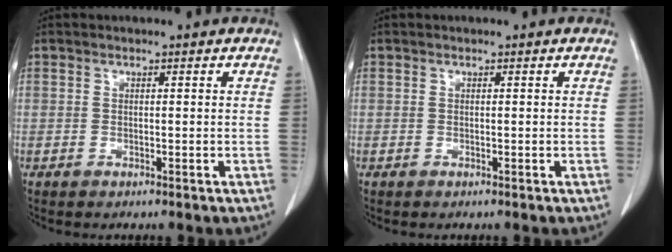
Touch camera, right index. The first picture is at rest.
{"total": 0.0}